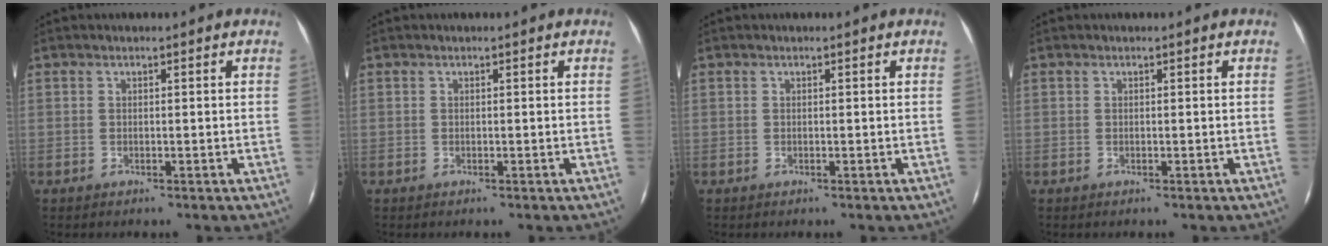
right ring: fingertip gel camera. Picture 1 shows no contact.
{"total": 0.0}
{"total": 0.0}
{"total": 0.0}